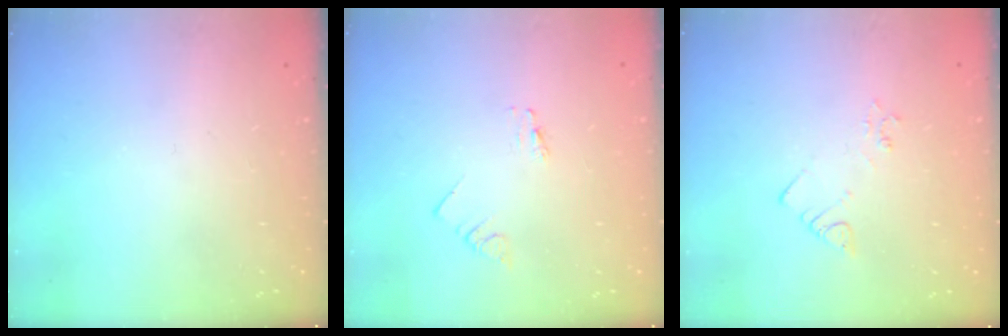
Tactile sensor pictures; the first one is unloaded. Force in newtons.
{"total": 0.0}
{"total": 3.4, "press": 3.4, "slide": 0.5}